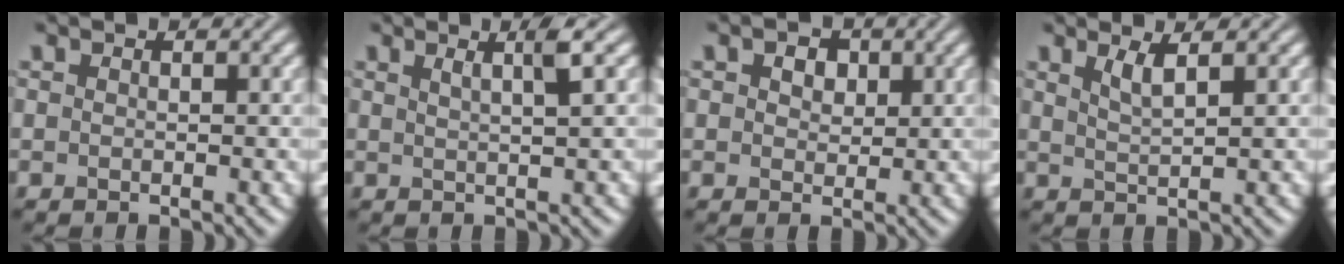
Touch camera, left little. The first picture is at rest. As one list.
[{"total": 2.4, "force": [1.1, 0.4, 2.1], "torque": [-0.025, 0.007, 0.013]}, {"total": 3.2, "force": [1.5, 2.0, 1.9], "torque": [-0.029, 0.010, 0.008]}, {"total": 1.9, "force": [1.1, 0.4, 1.5], "torque": [-0.027, -0.001, 0.020]}]